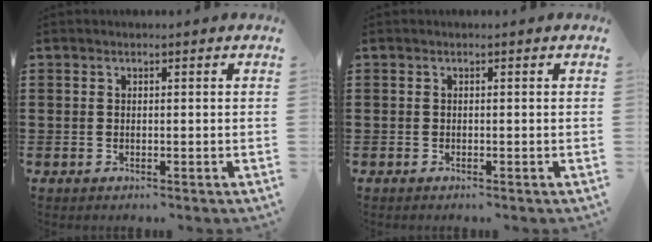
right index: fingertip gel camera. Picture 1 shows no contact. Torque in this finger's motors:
{"motor_torque": [-1.06, 1.07, -0.42, -0.06]}